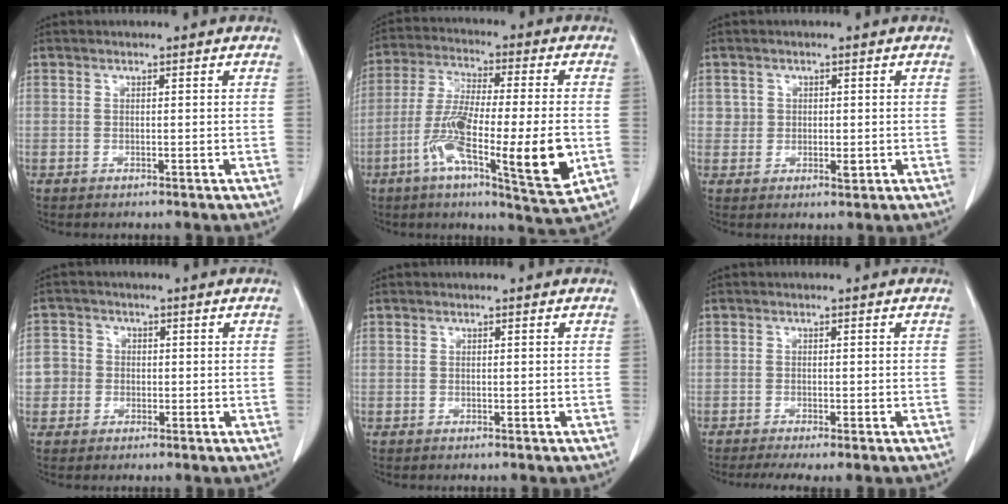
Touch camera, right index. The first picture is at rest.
{"total": 17.6, "force": [-4.8, 2.0, 16.8], "torque": [-0.285, -0.017, -0.078]}
{"total": 2.4, "force": [0.3, 2.1, 1.2], "torque": [-0.012, -0.002, 0.004]}
{"total": 3.9, "force": [-0.4, 3.8, 0.5], "torque": [-0.001, 0.015, -0.012]}
{"total": 0.0}
{"total": 3.4, "force": [-2.2, 0.4, 2.6], "torque": [-0.040, -0.012, -0.035]}